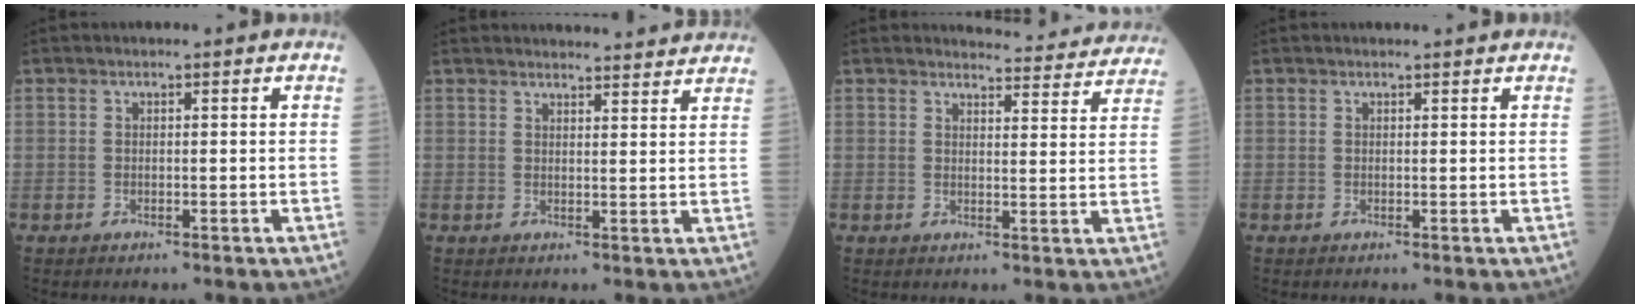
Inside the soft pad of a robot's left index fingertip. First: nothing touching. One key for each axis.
{"total": 12.5, "fx": 12.1, "fy": 1.5, "fz": 2.8, "tx": -0.019, "ty": 0.018, "tz": 0.132}
{"total": 12.3, "fx": 12.1, "fy": 1.8, "fz": 1.2, "tx": 0.011, "ty": -0.031, "tz": 0.114}
{"total": 1.5, "fx": 1.5, "fy": 0.1, "fz": 0.3, "tx": -0.006, "ty": 0.007, "tz": 0.017}